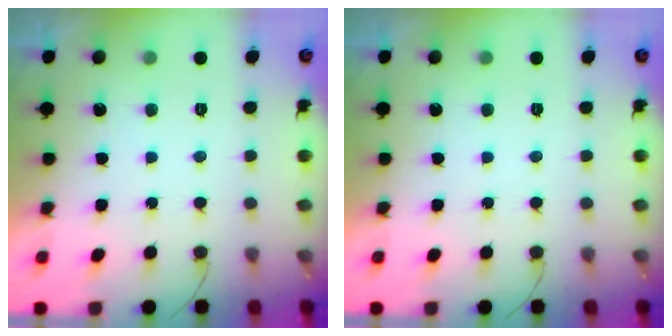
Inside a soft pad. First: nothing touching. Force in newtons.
{"total": 0.0}